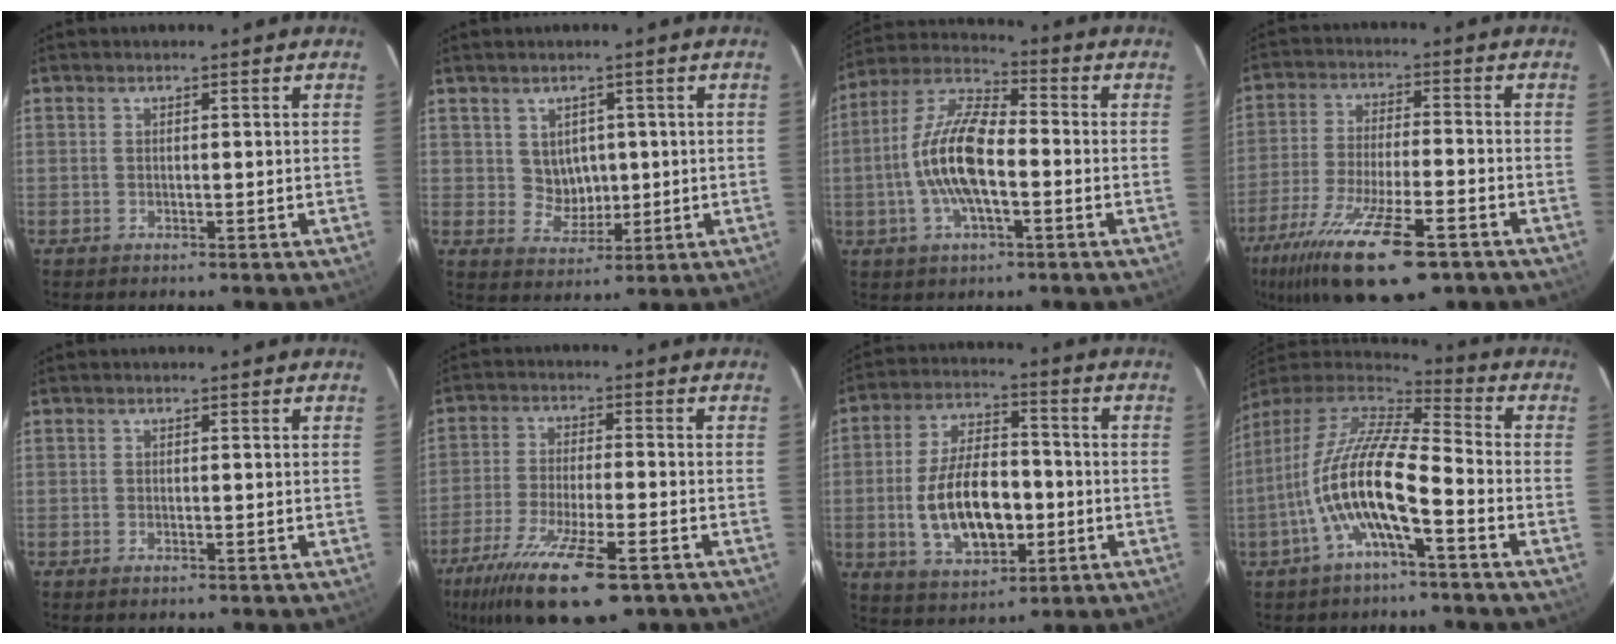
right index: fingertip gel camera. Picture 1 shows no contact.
{"total": 4.9, "force": [1.0, 4.5, 1.7], "torque": [-0.029, 0.007, 0.028]}
{"total": 13.8, "force": [-2.4, 5.4, 12.4], "torque": [-0.255, 0.009, -0.050]}
{"total": 20.2, "force": [-12.7, 5.7, 14.6], "torque": [-0.289, -0.061, -0.218]}
{"total": 0.6, "force": [-0.5, 0.2, 0.4], "torque": [-0.007, -0.001, -0.009]}
{"total": 18.0, "force": [-11.3, 4.6, 13.3], "torque": [-0.267, -0.060, -0.198]}
{"total": 15.1, "force": [-2.9, 7.9, 12.5], "torque": [-0.248, 0.007, -0.036]}
{"total": 15.2, "force": [-5.3, 3.4, 13.9], "torque": [-0.261, -0.006, -0.106]}